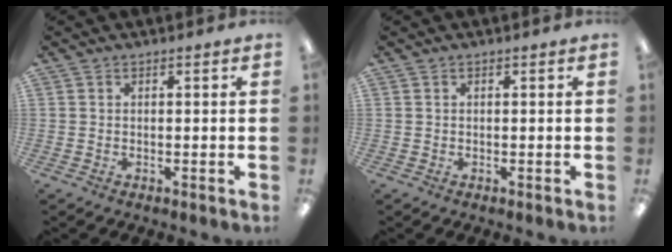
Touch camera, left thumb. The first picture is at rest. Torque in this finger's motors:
{"motor_torque": [0.00, 0.00, -0.02, 0.10, 0.00]}